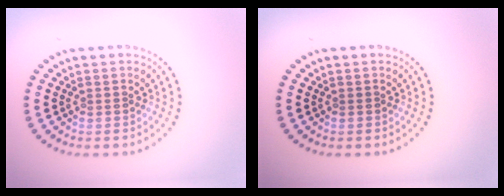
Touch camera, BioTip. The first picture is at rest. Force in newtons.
{"total": 0.0}